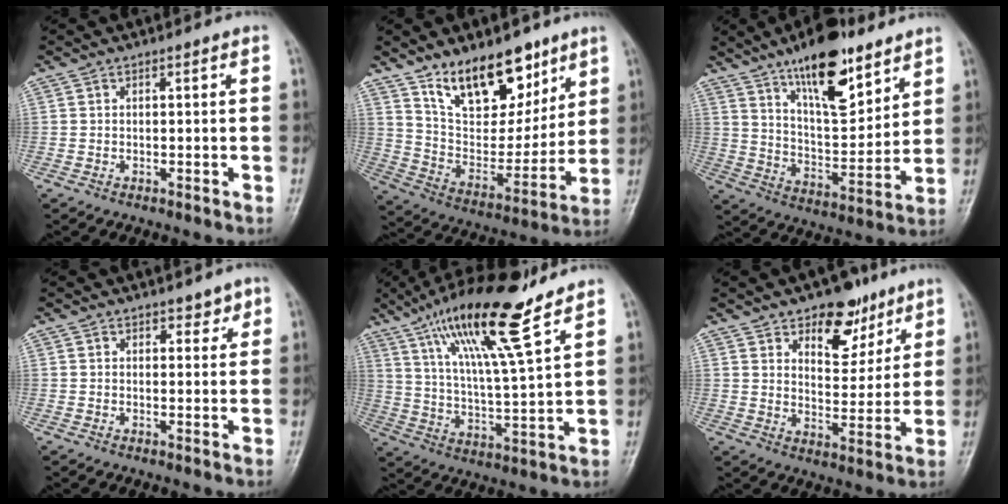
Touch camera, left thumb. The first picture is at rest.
{"total": 17.9, "force": [11.6, 9.2, 10.1], "torque": [-0.102, -0.071, 0.211]}
{"total": 17.6, "force": [11.3, 6.5, 11.7], "torque": [-0.152, -0.066, 0.194]}
{"total": 2.5, "force": [1.8, 1.5, 0.8], "torque": [0.012, -0.009, 0.021]}
{"total": 18.5, "force": [12.0, 3.0, 13.8], "torque": [-0.235, -0.050, 0.216]}
{"total": 11.2, "force": [7.1, 6.3, 6.0], "torque": [-0.047, -0.041, 0.111]}